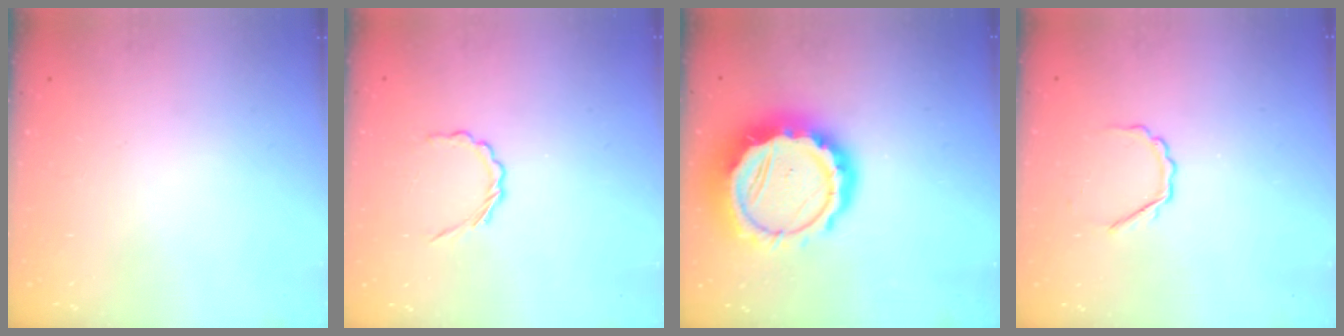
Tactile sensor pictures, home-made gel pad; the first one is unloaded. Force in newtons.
{"total": 3.5, "press": 3.3, "slide": 1.2}
{"total": 17.7, "press": 17.4, "slide": 3.4}
{"total": 3.8, "press": 3.8, "slide": 0.7}